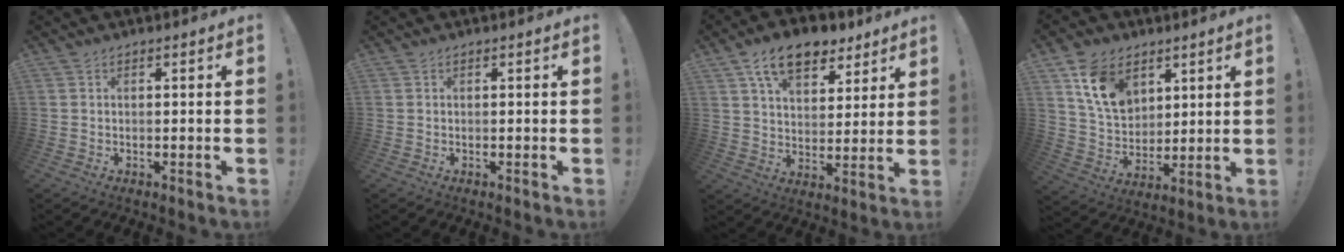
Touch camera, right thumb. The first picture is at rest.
{"total": 0.0}
{"total": 13.6, "force": [8.6, 7.6, 7.3], "torque": [-0.115, -0.039, 0.157]}
{"total": 14.7, "force": [7.5, 10.1, 7.5], "torque": [-0.130, -0.025, 0.150]}